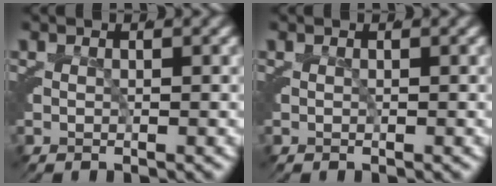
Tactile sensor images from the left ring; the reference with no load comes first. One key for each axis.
{"total": 0.0}